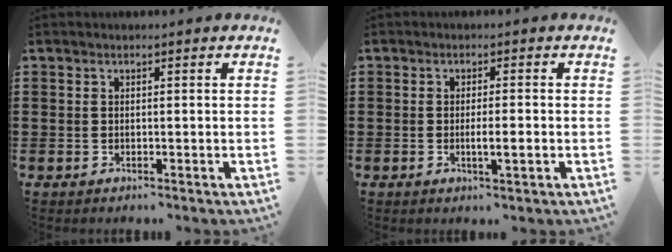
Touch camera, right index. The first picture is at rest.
{"total": 2.8, "force": [-0.7, 0.2, 2.7], "torque": [-0.046, -0.002, -0.014]}